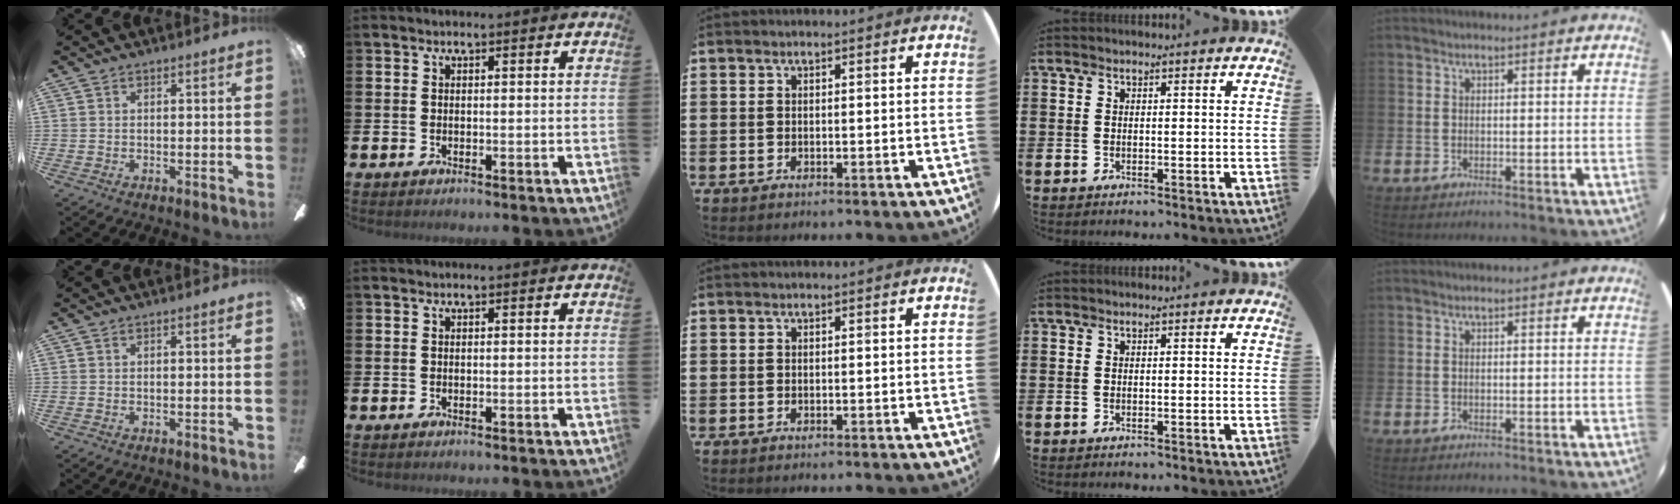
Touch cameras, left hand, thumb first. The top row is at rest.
{}